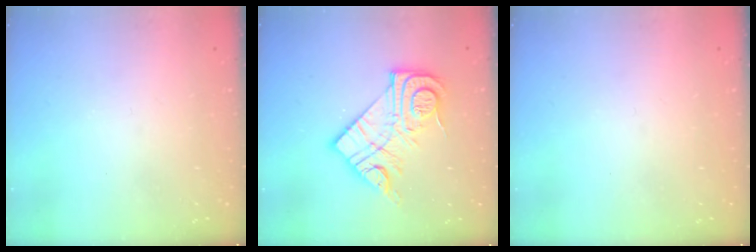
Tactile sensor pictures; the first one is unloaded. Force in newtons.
{"total": 15.9, "press": 15.8, "slide": 1.1}
{"total": 0.0}